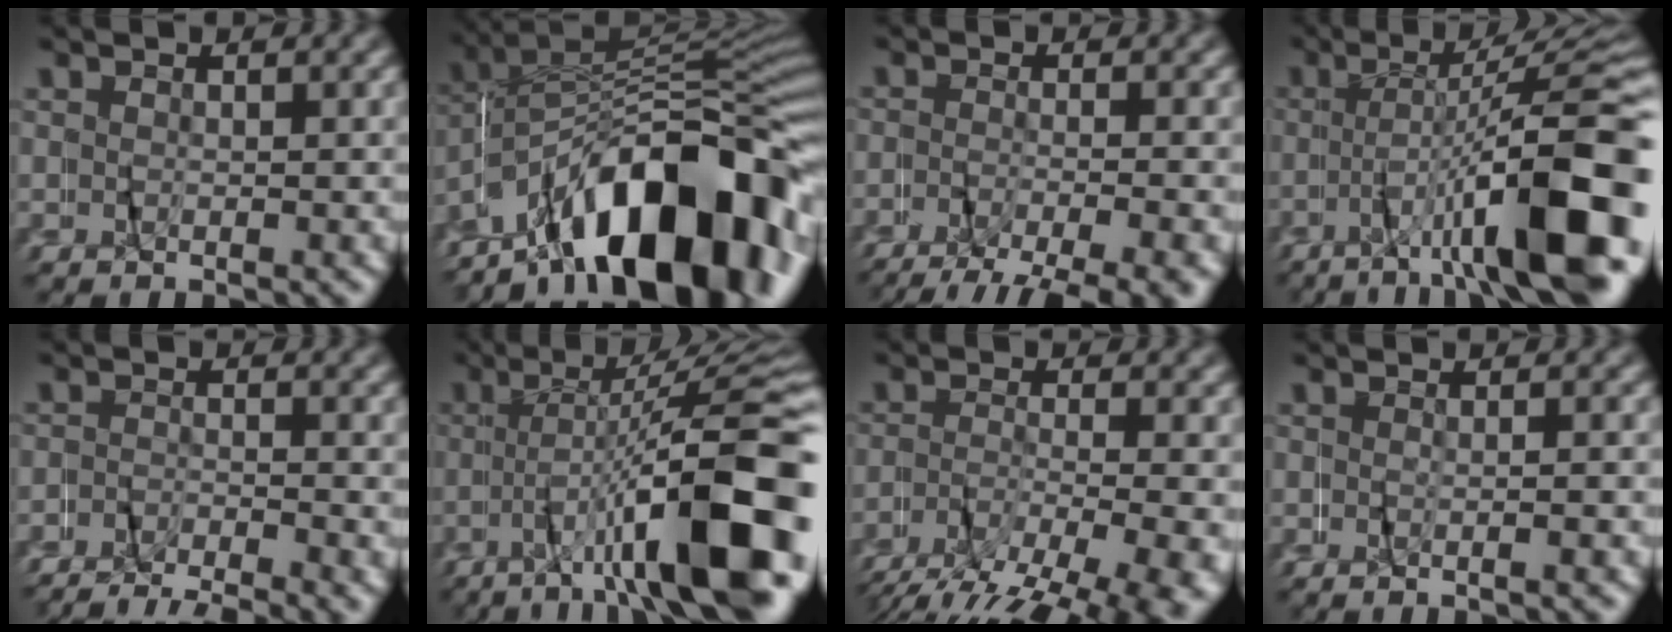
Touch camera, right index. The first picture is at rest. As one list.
[{"total": 18.6, "force": [-9.2, 9.0, 13.4], "torque": [-0.203, -0.013, -0.128]}, {"total": 6.0, "force": [-4.9, 1.5, 3.2], "torque": [-0.045, -0.019, -0.070]}, {"total": 12.4, "force": [-3.7, 2.9, 11.4], "torque": [-0.153, -0.001, -0.045]}, {"total": 6.6, "force": [-6.2, 2.0, 1.2], "torque": [-0.010, -0.016, -0.098]}, {"total": 13.2, "force": [-3.7, 3.2, 12.3], "torque": [-0.166, 0.003, -0.046]}, {"total": 7.1, "force": [-3.8, 2.7, 5.4], "torque": [-0.082, -0.020, -0.055]}, {"total": 1.3, "force": [-0.9, -1.0, -0.1], "torque": [-0.001, 0.008, -0.021]}]